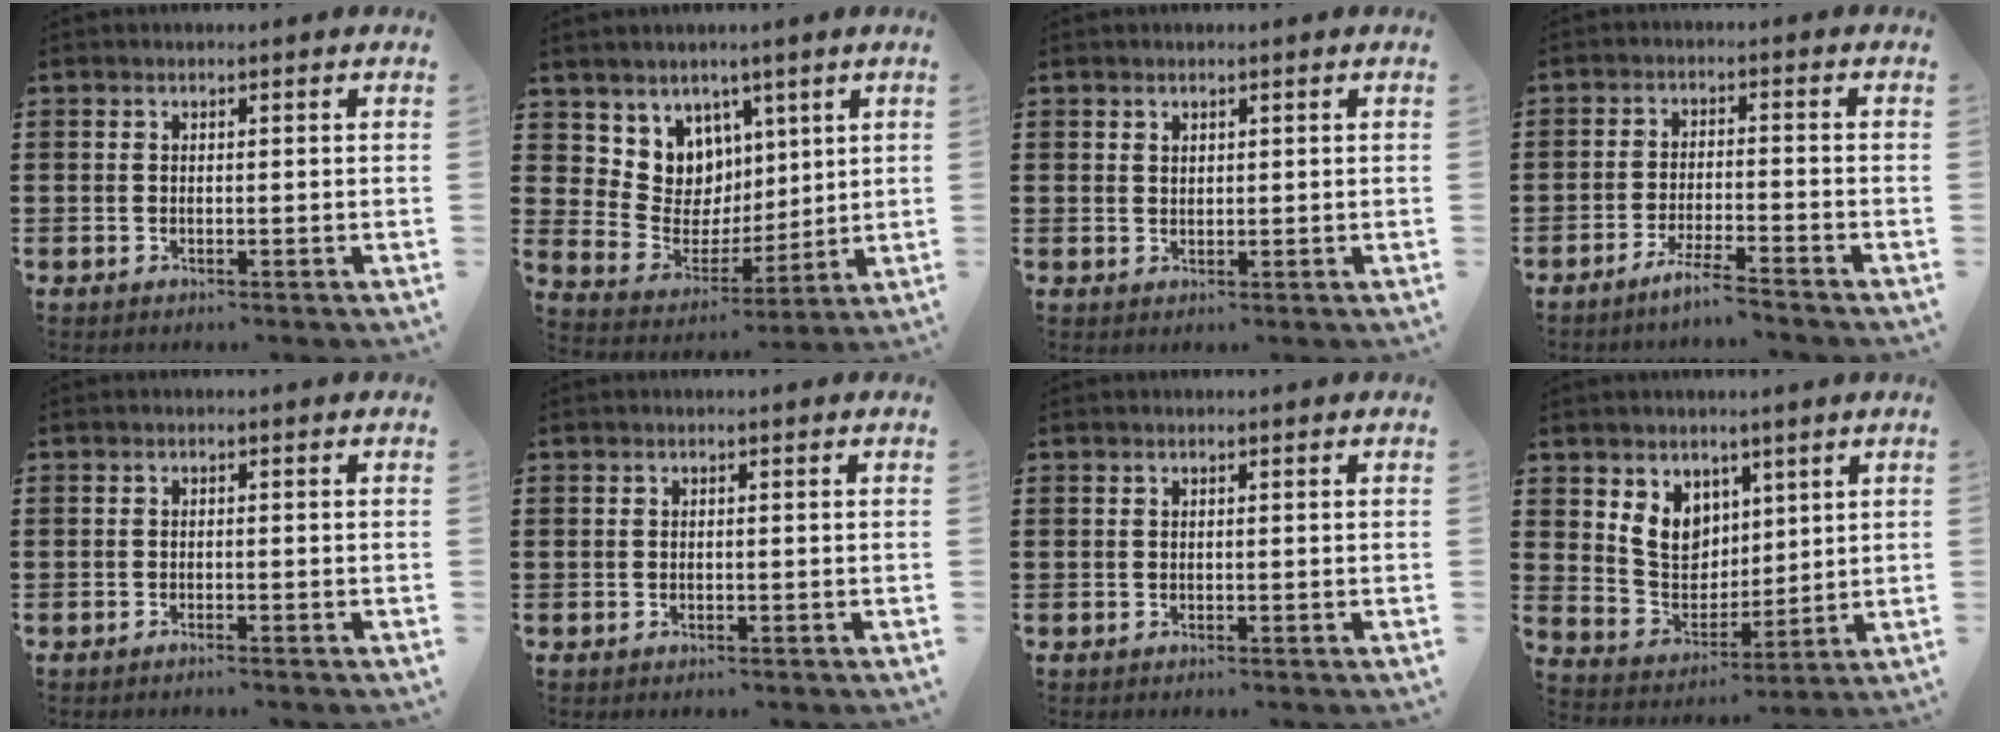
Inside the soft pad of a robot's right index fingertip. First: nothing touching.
{"total": 7.9, "force": [3.9, 6.8, 0.9], "torque": [-0.061, -0.040, 0.078]}
{"total": 1.3, "force": [1.0, 0.8, 0.2], "torque": [-0.006, 0.003, 0.019]}
{"total": 4.0, "force": [-3.6, -0.5, 1.7], "torque": [-0.035, -0.007, -0.069]}
{"total": 0.8, "force": [-0.8, 0.0, 0.1], "torque": [-0.005, -0.001, -0.016]}
{"total": 0.0}
{"total": 0.0}
{"total": 7.3, "force": [3.3, 6.0, 2.5], "torque": [-0.070, 0.003, 0.065]}